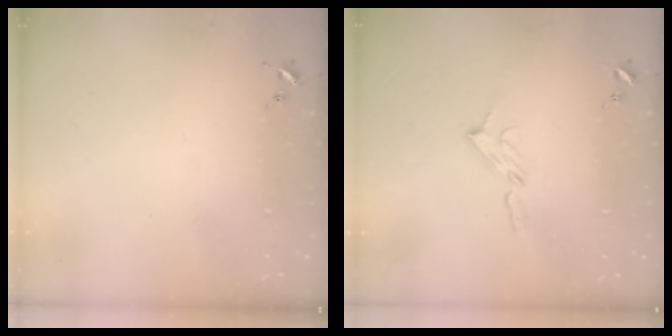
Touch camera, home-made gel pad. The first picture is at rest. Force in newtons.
{"total": 4.7, "press": 4.7, "slide": 0.6}